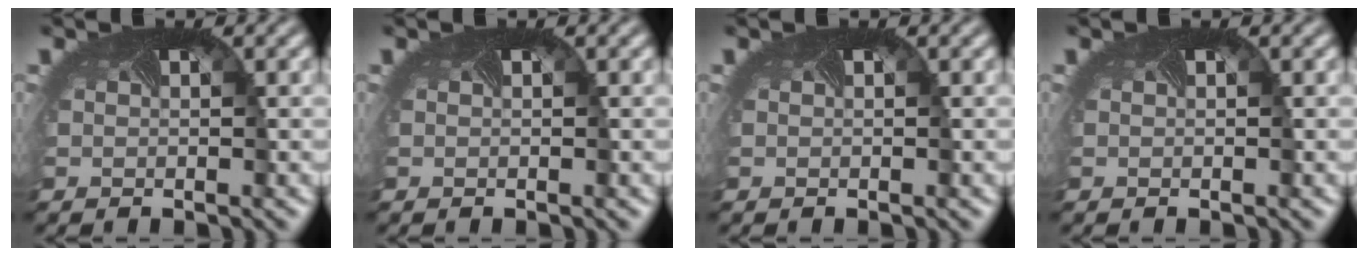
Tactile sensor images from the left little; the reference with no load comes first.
{"total": 0.0}
{"total": 0.0}
{"total": 0.0}